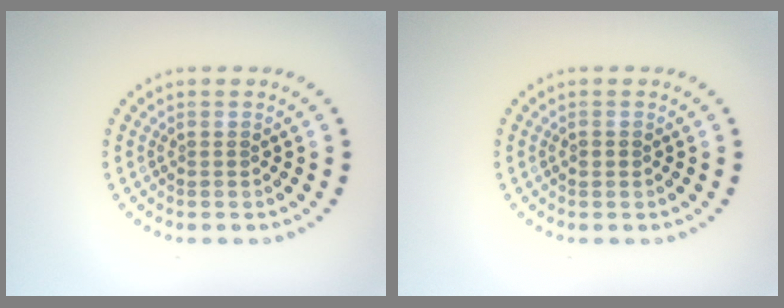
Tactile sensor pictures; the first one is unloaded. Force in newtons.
{"total": 1.0, "press": 0.9, "slide": 0.2}